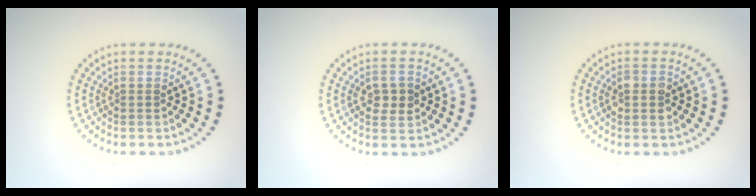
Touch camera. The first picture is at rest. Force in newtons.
{"total": 2.3, "press": 2.3, "slide": 0.2}
{"total": 2.2, "press": 2.1, "slide": 0.1}